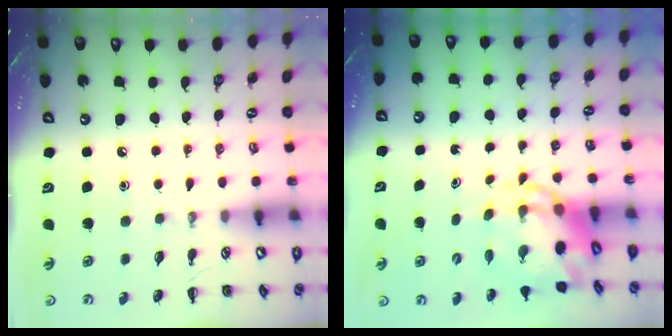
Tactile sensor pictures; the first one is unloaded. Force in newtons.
{"total": 5.8, "press": 5.5, "slide": 1.6}